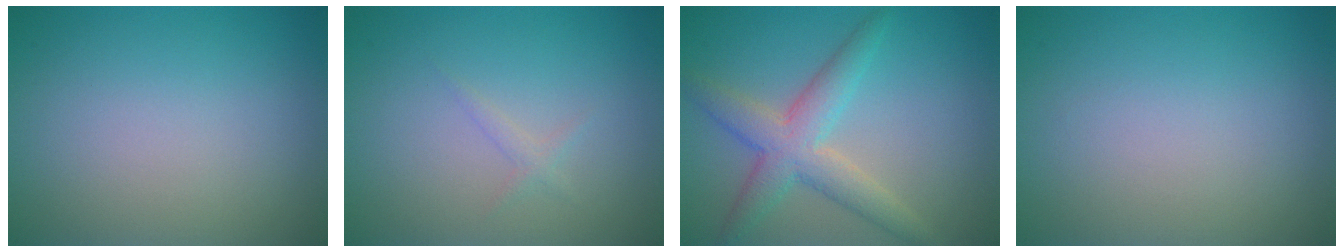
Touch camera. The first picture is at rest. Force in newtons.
{"total": 0.8, "press": 0.8, "slide": 0.0}
{"total": 4.6, "press": 4.5, "slide": 0.1}
{"total": 0.0}